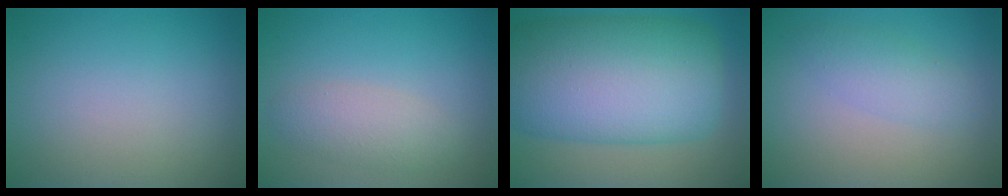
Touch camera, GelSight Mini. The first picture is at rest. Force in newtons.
{"total": 2.4, "press": 2.4, "slide": 0.1}
{"total": 14.6, "press": 14.6, "slide": 0.1}
{"total": 2.2, "press": 2.2, "slide": 0.1}